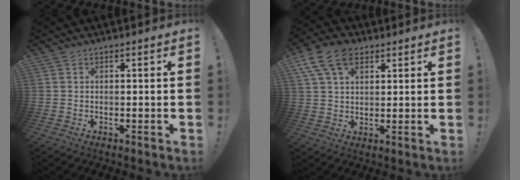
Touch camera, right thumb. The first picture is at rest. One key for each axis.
{"total": 11.9, "fx": 5.9, "fy": 7.6, "fz": 7.0, "tx": -0.123, "ty": -0.014, "tz": 0.111}